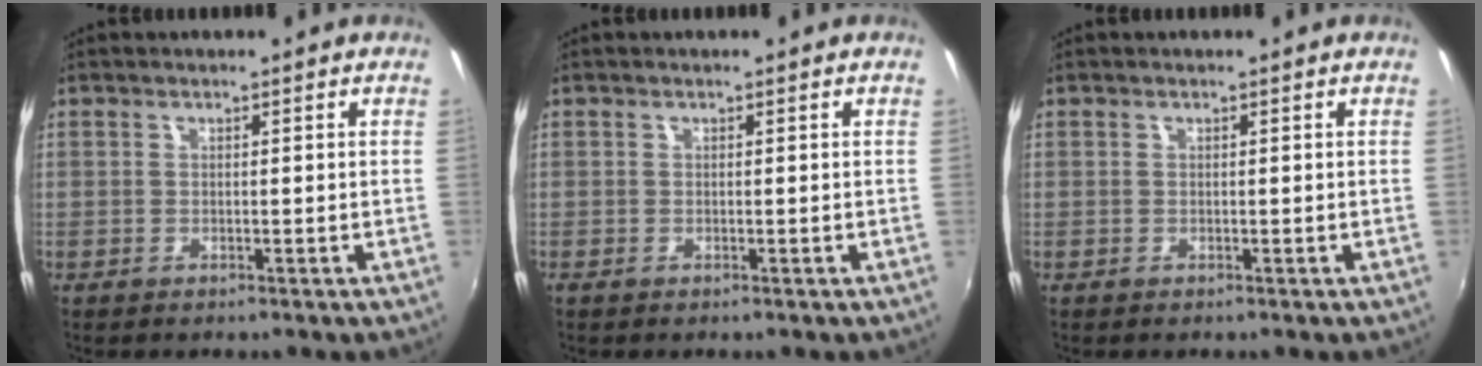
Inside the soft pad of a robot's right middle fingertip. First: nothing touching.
{"total": 0.0}
{"total": 0.0}